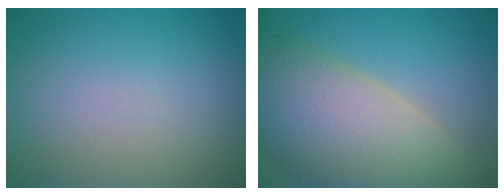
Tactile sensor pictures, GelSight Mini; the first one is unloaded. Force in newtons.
{"total": 13.0, "press": 13.0, "slide": 1.0}